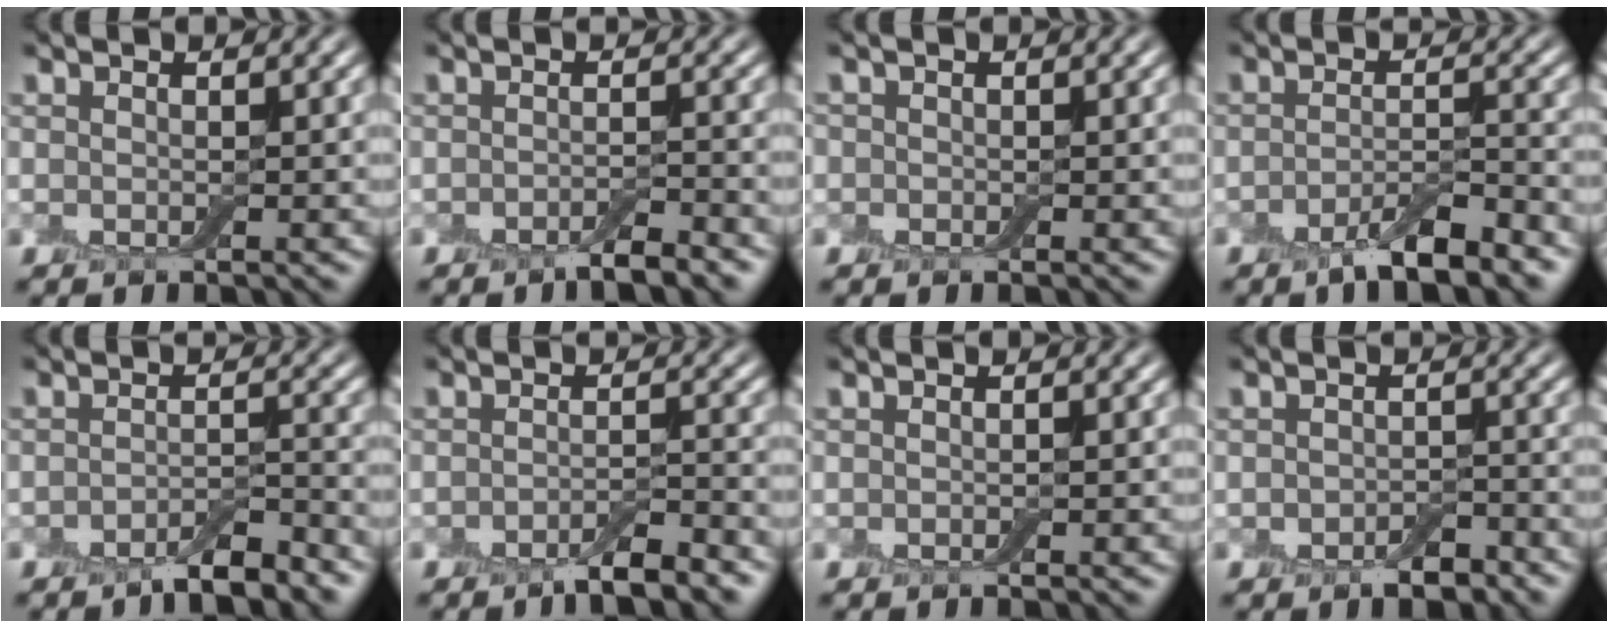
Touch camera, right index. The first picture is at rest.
{"total": 2.5, "force": [-1.9, 0.5, 1.5], "torque": [-0.022, 0.000, -0.033]}
{"total": 0.8, "force": [-0.2, 0.8, 0.0], "torque": [0.006, -0.004, -0.006]}
{"total": 4.4, "force": [-2.9, 1.1, 3.1], "torque": [-0.053, -0.001, -0.051]}
{"total": 3.5, "force": [-2.7, 0.8, 2.1], "torque": [-0.030, 0.003, -0.044]}
{"total": 3.4, "force": [-2.5, 0.7, 2.2], "torque": [-0.034, 0.001, -0.042]}
{"total": 0.0}
{"total": 3.0, "force": [-1.6, 1.8, 1.9], "torque": [-0.026, -0.004, -0.026]}